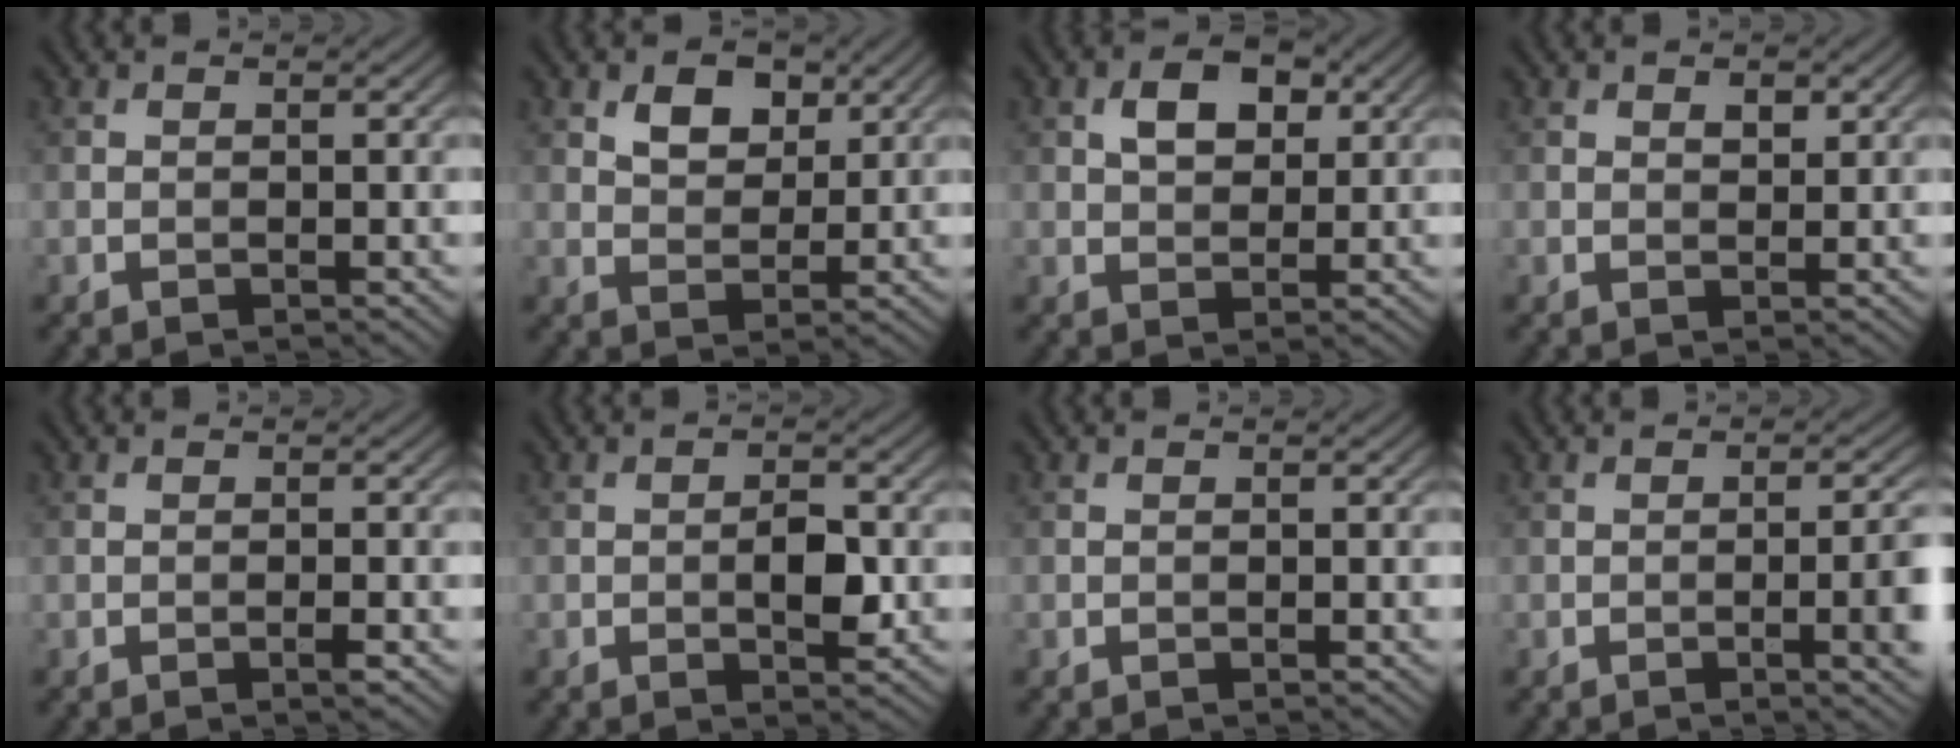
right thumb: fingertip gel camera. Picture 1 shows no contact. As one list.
[{"total": 4.5, "force": [2.4, 2.9, 2.6], "torque": [-0.048, -0.003, 0.038]}, {"total": 4.9, "force": [1.8, 3.1, 3.3], "torque": [-0.057, 0.005, 0.029]}, {"total": 1.4, "force": [0.8, 0.8, 0.8], "torque": [-0.011, -0.001, 0.015]}, {"total": 0.9, "force": [-0.4, 0.0, 0.8], "torque": [-0.013, 0.001, -0.009]}, {"total": 3.4, "force": [-0.5, 1.5, 3.0], "torque": [-0.046, 0.002, -0.009]}, {"total": 0.0}, {"total": 5.1, "force": [-0.9, 1.1, 4.9], "torque": [-0.071, 0.000, -0.011]}]